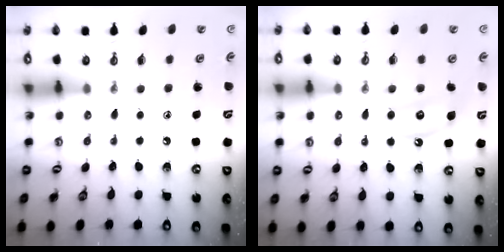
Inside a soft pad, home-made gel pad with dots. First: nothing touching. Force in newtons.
{"total": 5.7, "press": 5.6, "slide": 1.1}